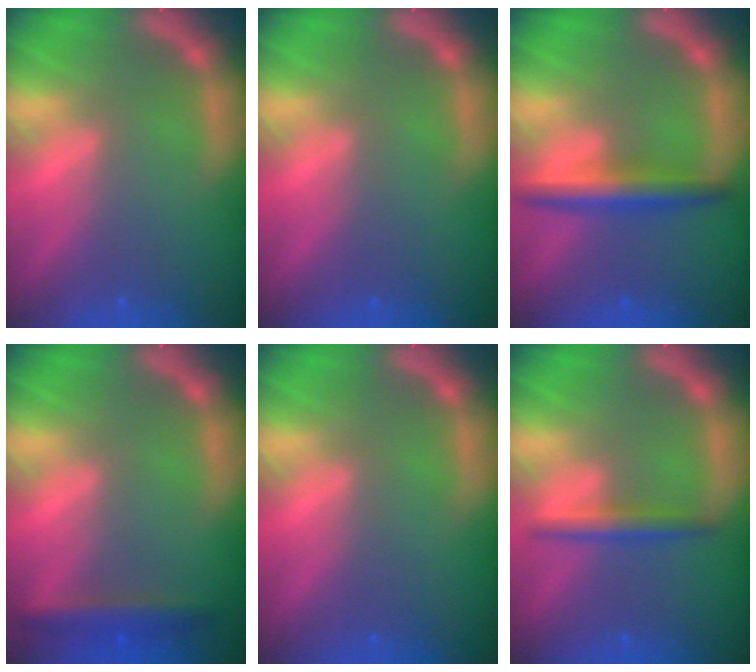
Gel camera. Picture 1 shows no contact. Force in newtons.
{"total": 0.0}
{"total": 3.9}
{"total": 3.0}
{"total": 0.0}
{"total": 2.4}